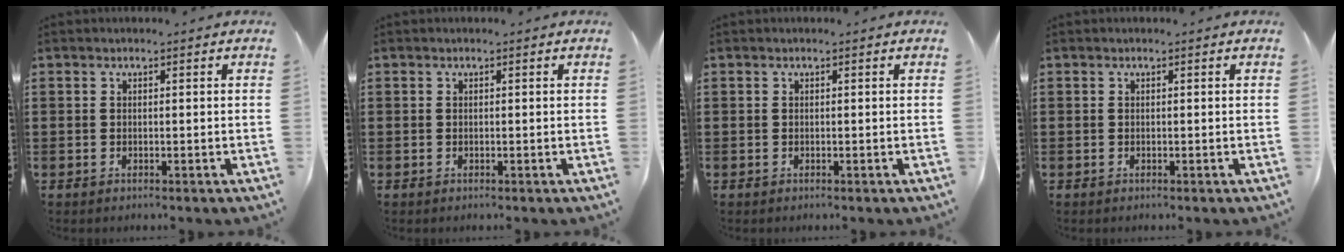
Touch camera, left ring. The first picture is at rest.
{"total": 0.0}
{"total": 0.0}
{"total": 0.0}